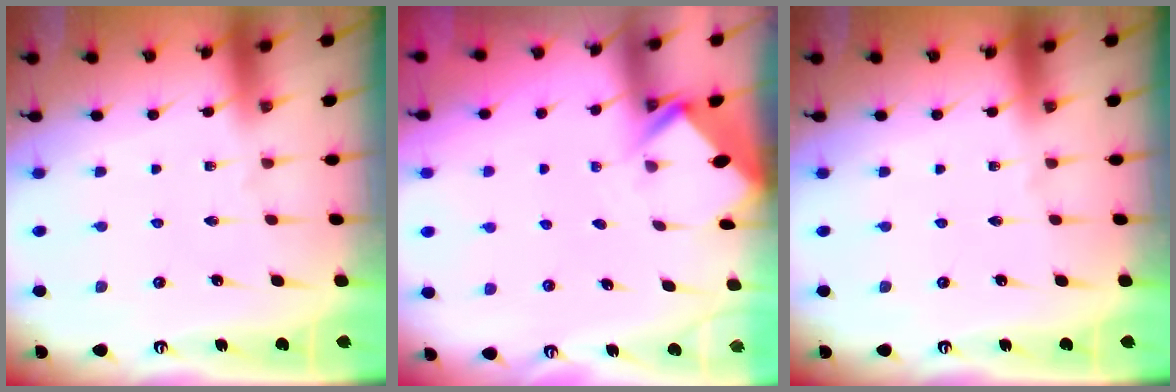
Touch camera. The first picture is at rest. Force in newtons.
{"total": 2.7, "press": 2.7, "slide": 0.2}
{"total": 0.0}